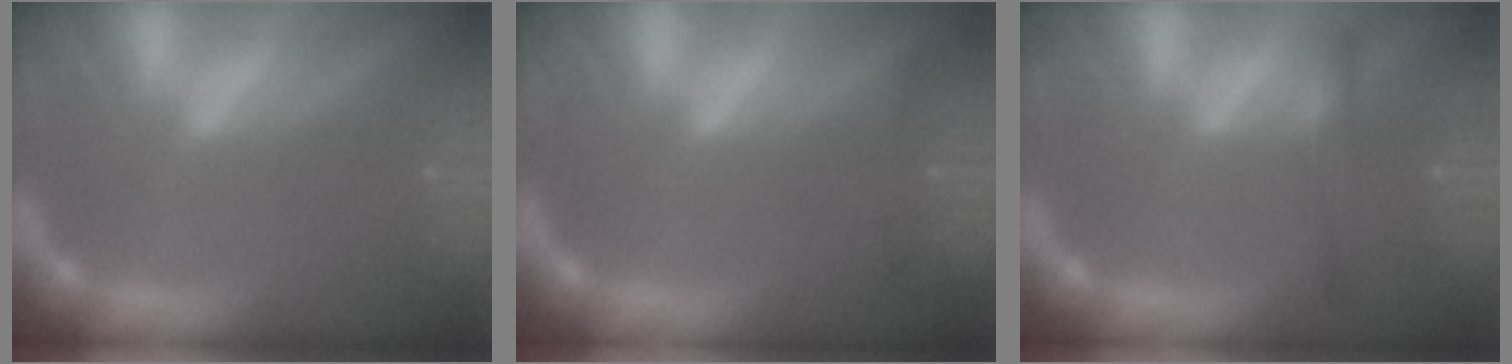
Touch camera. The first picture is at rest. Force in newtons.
{"total": 1.4}
{"total": 2.4}